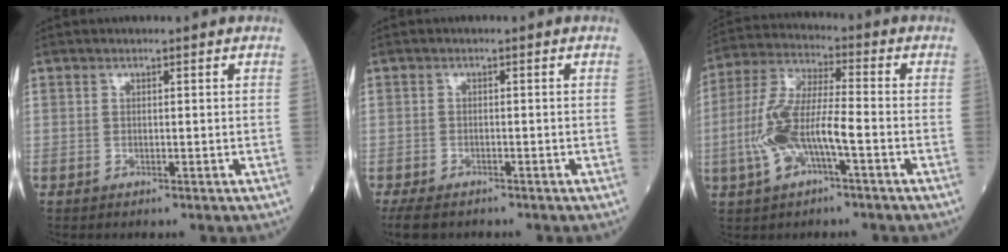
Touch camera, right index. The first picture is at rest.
{"total": 5.5, "force": [-4.3, 2.2, 2.5], "torque": [-0.045, -0.011, -0.069]}
{"total": 11.2, "force": [-3.2, 2.8, 10.3], "torque": [-0.229, 0.013, -0.060]}